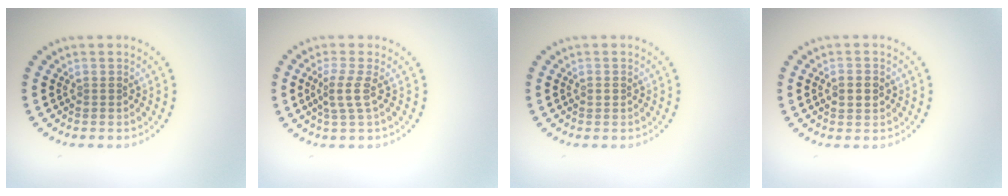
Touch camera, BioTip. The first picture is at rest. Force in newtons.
{"total": 2.1, "press": 1.6, "slide": 1.4}
{"total": 0.7, "press": 0.7, "slide": 0.1}
{"total": 2.4, "press": 2.4, "slide": 0.1}